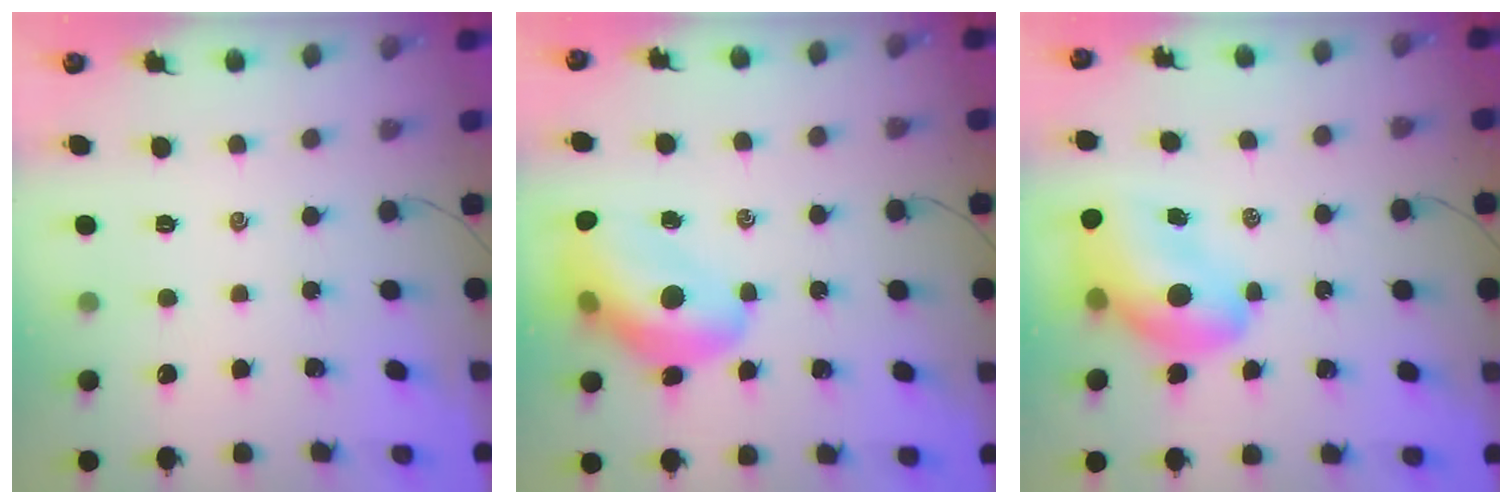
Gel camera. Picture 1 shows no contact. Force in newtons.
{"total": 15.0, "press": 14.4, "slide": 3.9}
{"total": 13.2, "press": 12.7, "slide": 3.9}